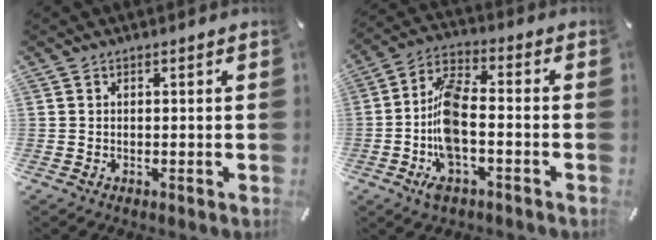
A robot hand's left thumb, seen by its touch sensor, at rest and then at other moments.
{"total": 11.5, "force": [-3.1, 5.0, 9.9], "torque": [-0.213, 0.002, -0.055]}